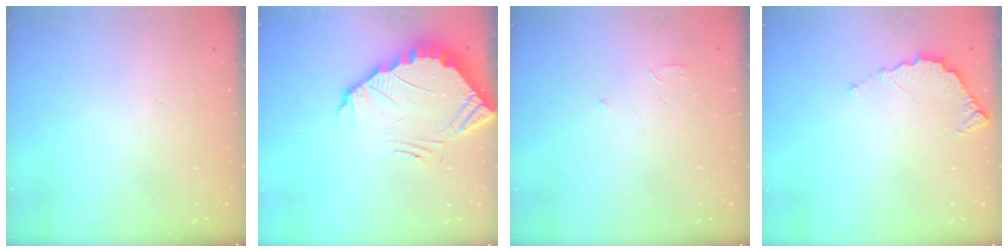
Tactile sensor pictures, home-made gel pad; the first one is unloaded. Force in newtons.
{"total": 4.6, "press": 4.6, "slide": 0.3}
{"total": 2.6, "press": 2.6, "slide": 0.2}
{"total": 5.0, "press": 5.0, "slide": 0.2}